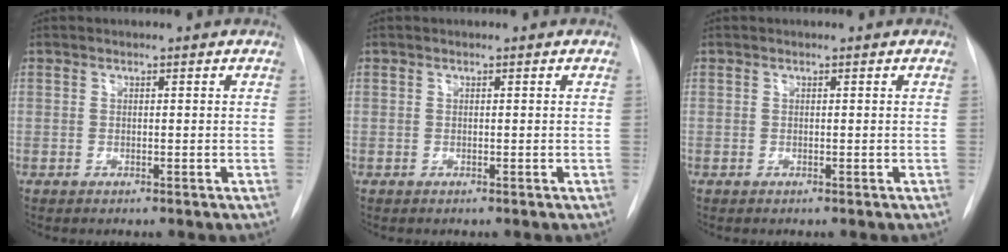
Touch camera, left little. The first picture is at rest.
{"total": 0.0}
{"total": 0.0}